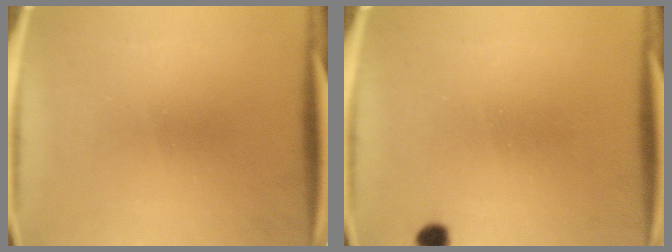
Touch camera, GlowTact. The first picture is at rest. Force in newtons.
{"total": 1.8}